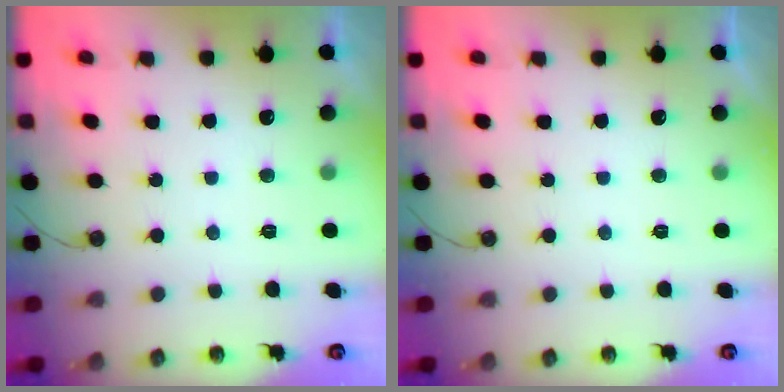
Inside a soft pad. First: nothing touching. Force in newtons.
{"total": 0.0}